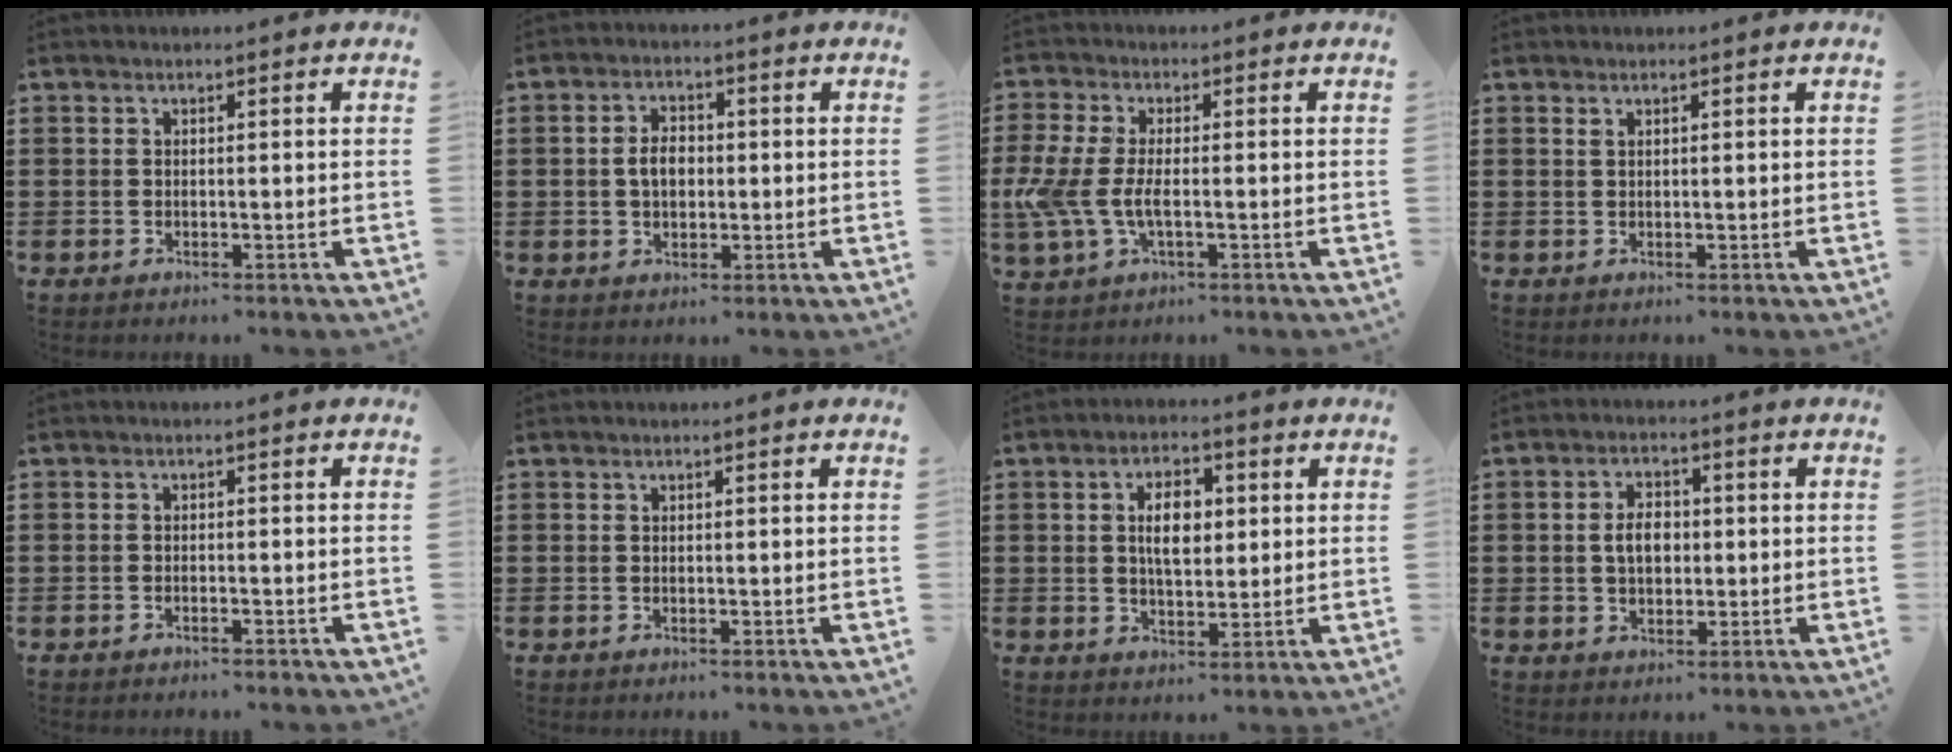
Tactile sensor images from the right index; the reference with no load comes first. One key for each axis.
{"total": 3.8, "fx": 0.0, "fy": 2.5, "fz": 3.0, "tx": -0.053, "ty": 0.006, "tz": -0.005}
{"total": 6.1, "fx": -1.2, "fy": 2.8, "fz": 5.3, "tx": -0.140, "ty": -0.010, "tz": -0.030}
{"total": 0.5, "fx": 0.4, "fy": 0.1, "fz": 0.3, "tx": -0.008, "ty": 0.001, "tz": 0.007}
{"total": 1.0, "fx": -1.0, "fy": 0.0, "fz": 0.2, "tx": -0.008, "ty": -0.003, "tz": -0.019}
{"total": 0.0}
{"total": 6.0, "fx": 1.0, "fy": 3.1, "fz": 5.1, "tx": -0.091, "ty": 0.007, "tz": 0.011}
{"total": 4.3, "fx": 0.1, "fy": 2.8, "fz": 3.3, "tx": -0.060, "ty": 0.008, "tz": -0.003}